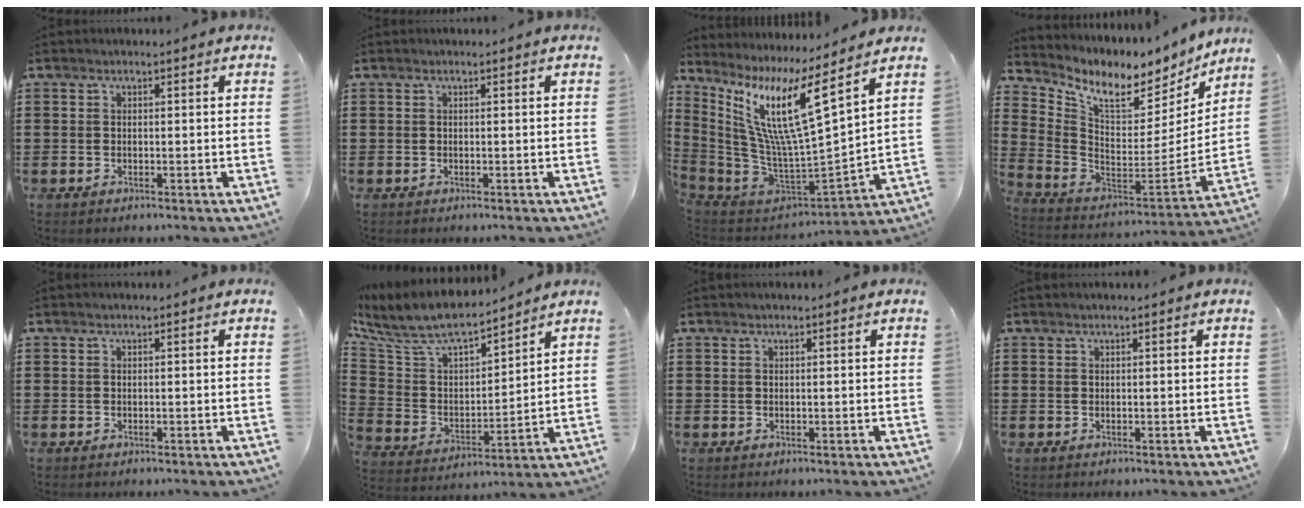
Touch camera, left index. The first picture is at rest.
{"total": 0.0}
{"total": 13.0, "force": [6.7, 1.2, 11.0], "torque": [-0.248, -0.060, 0.100]}
{"total": 7.4, "force": [5.8, 2.8, 3.7], "torque": [-0.091, -0.054, 0.095]}
{"total": 0.0}
{"total": 8.6, "force": [7.4, 2.2, 3.6], "torque": [-0.106, -0.046, 0.126]}
{"total": 0.0}
{"total": 0.0}